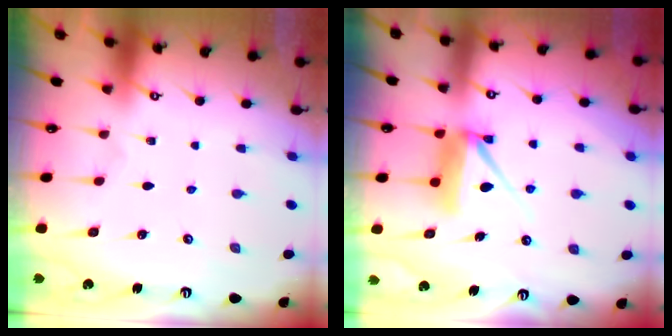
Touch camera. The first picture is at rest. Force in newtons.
{"total": 8.7, "press": 8.7, "slide": 0.6}